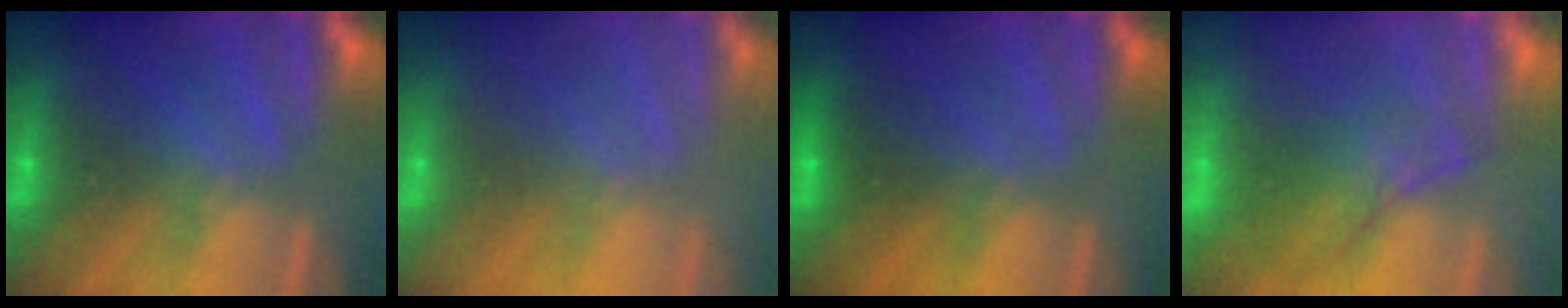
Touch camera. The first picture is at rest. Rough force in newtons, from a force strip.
{"total": 8.1}
{"total": 2.6}
{"total": 2.5}